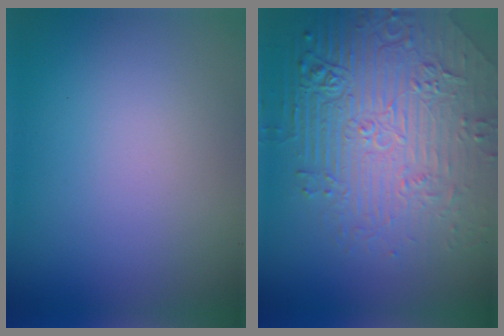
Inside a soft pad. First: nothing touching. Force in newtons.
{"total": 9.0, "press": 6.1, "slide": 6.5}